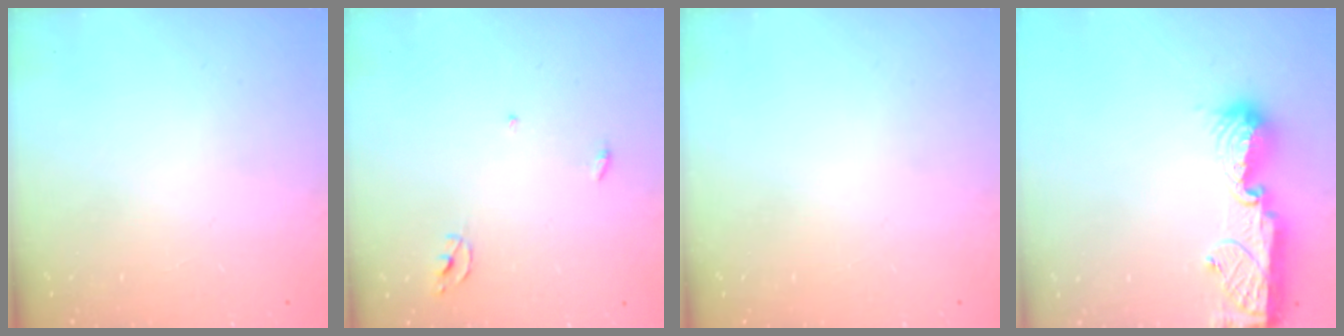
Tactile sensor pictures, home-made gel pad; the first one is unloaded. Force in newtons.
{"total": 2.3, "press": 2.3, "slide": 0.1}
{"total": 0.0}
{"total": 11.0, "press": 11.0, "slide": 0.6}